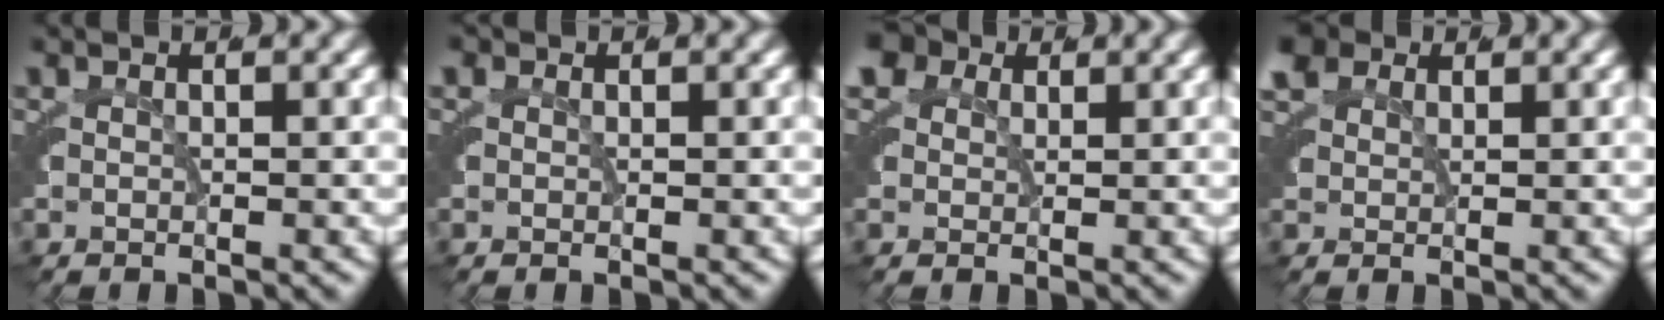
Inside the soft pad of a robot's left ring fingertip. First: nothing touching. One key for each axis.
{"total": 0.8, "fx": 0.1, "fy": 0.8, "fz": 0.1, "tx": -0.013, "ty": -0.009, "tz": 0.006}
{"total": 4.2, "fx": 1.9, "fy": 3.3, "fz": 1.7, "tx": -0.054, "ty": -0.008, "tz": 0.030}
{"total": 1.8, "fx": 1.4, "fy": 0.9, "fz": 0.5, "tx": -0.026, "ty": -0.001, "tz": 0.029}